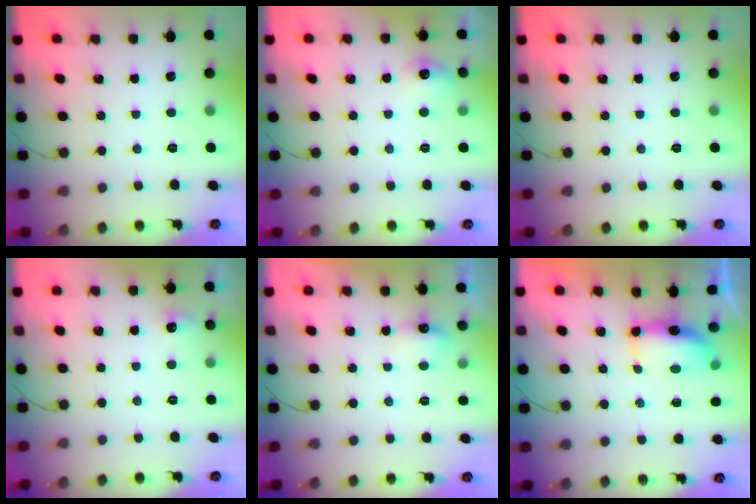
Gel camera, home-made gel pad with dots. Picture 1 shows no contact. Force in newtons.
{"total": 6.4, "press": 6.2, "slide": 1.7}
{"total": 0.0}
{"total": 5.7, "press": 3.7, "slide": 4.4}
{"total": 5.1, "press": 5.0, "slide": 1.0}
{"total": 6.4, "press": 6.3, "slide": 0.7}